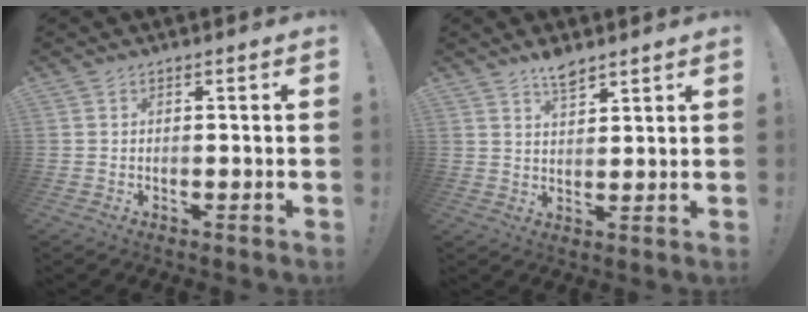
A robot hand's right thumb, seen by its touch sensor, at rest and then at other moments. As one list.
[{"total": 5.7, "force": [4.5, 1.9, 2.8], "torque": [-0.035, -0.030, 0.077]}]